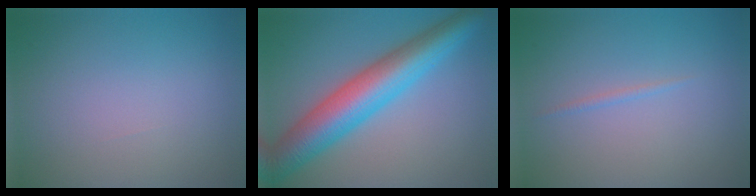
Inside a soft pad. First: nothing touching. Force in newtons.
{"total": 8.4, "press": 8.4, "slide": 0.1}
{"total": 0.5, "press": 0.5, "slide": 0.1}